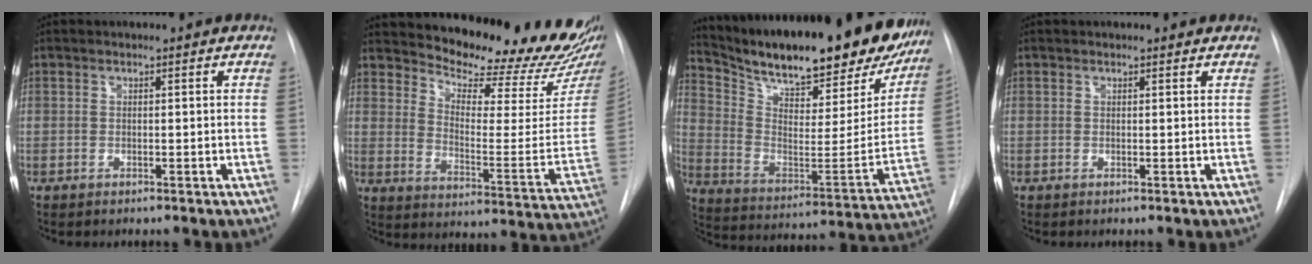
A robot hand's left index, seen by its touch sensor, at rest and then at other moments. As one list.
[{"total": 19.6, "force": [18.6, 1.6, 6.0], "torque": [-0.092, -0.115, 0.233]}, {"total": 31.6, "force": [26.1, 8.3, 15.7], "torque": [-0.263, -0.052, 0.359]}, {"total": 1.2, "force": [1.1, 0.5, 0.3], "torque": [-0.011, 0.007, 0.006]}]